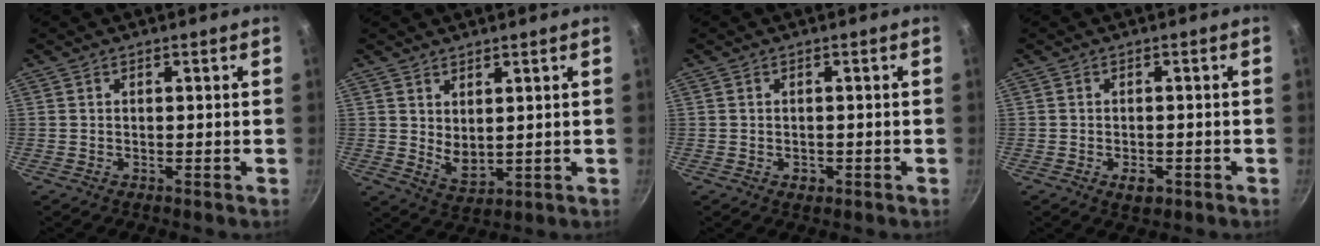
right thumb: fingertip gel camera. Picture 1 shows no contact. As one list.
[{"total": 4.8, "force": [1.8, 2.6, 3.6], "torque": [-0.053, -0.027, 0.039]}, {"total": 1.8, "force": [-0.6, 1.3, 1.0], "torque": [-0.014, 0.002, -0.005]}, {"total": 3.1, "force": [-1.3, 1.8, 2.2], "torque": [-0.029, 0.006, -0.016]}]